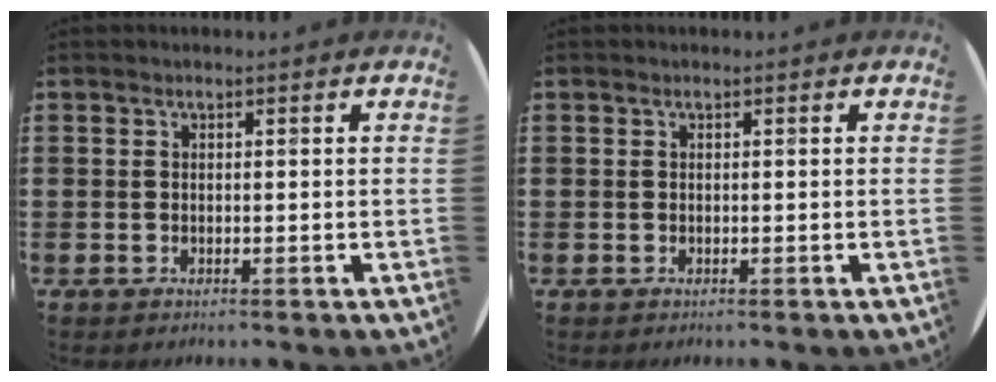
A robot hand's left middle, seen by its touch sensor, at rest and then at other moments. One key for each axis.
{"total": 0.0}